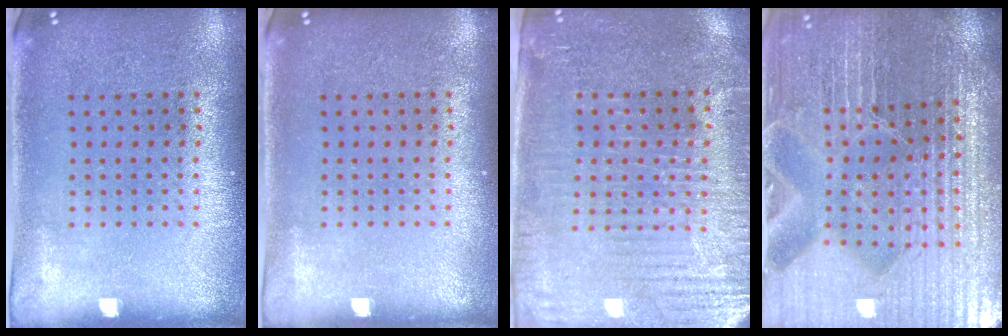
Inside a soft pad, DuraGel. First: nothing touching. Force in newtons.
{"total": 0.0}
{"total": 3.7, "press": 3.4, "slide": 1.5}
{"total": 5.3, "press": 5.1, "slide": 1.7}